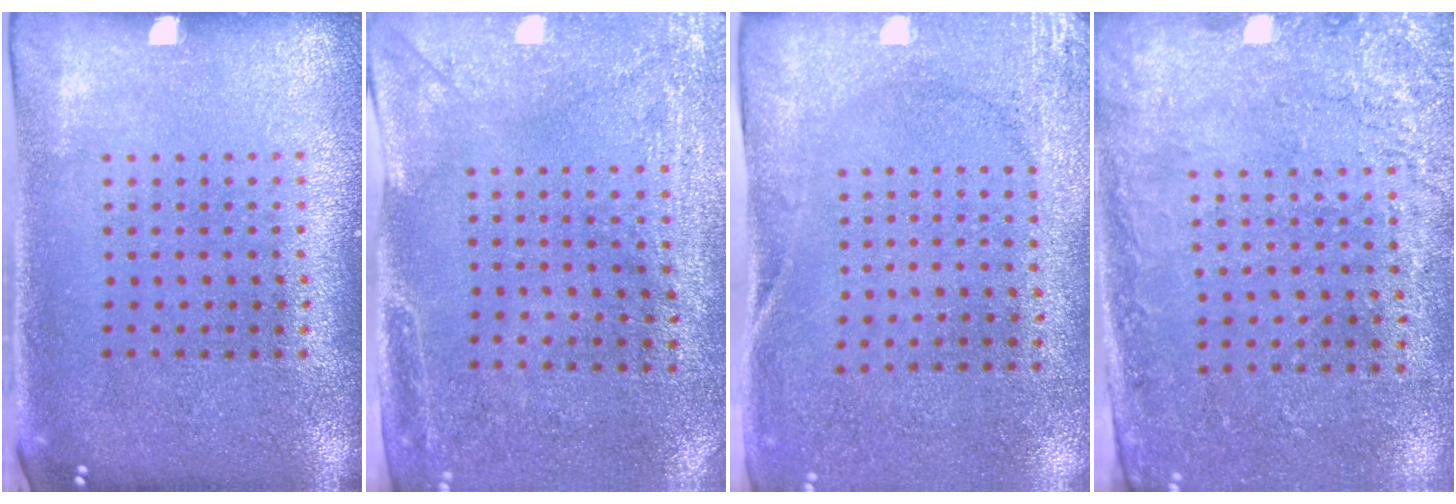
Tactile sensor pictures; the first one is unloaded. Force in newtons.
{"total": 3.0, "press": 2.4, "slide": 1.8}
{"total": 2.7, "press": 2.1, "slide": 1.7}
{"total": 2.7, "press": 2.2, "slide": 1.5}